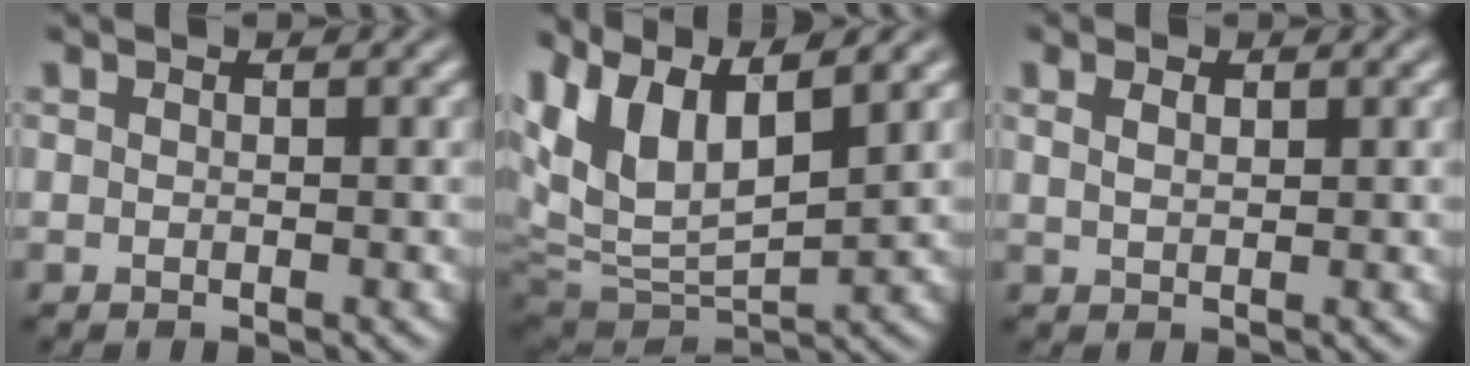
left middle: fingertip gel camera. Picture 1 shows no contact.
{"total": 9.6, "force": [4.1, 4.5, 7.5], "torque": [-0.167, 0.002, 0.081]}
{"total": 1.7, "force": [0.9, 0.9, 1.2], "torque": [-0.016, 0.004, 0.013]}